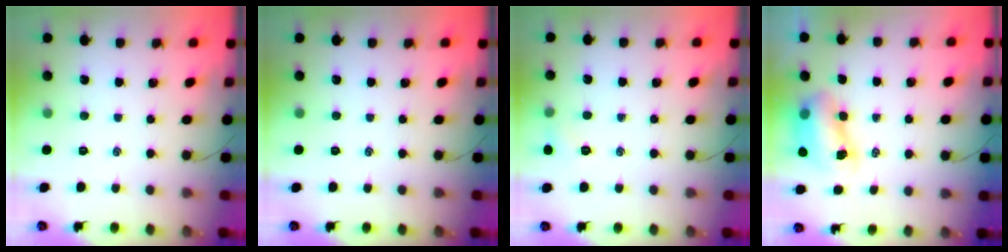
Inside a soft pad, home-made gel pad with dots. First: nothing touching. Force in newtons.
{"total": 0.0}
{"total": 5.2, "press": 5.0, "slide": 1.5}
{"total": 8.3, "press": 8.2, "slide": 1.3}